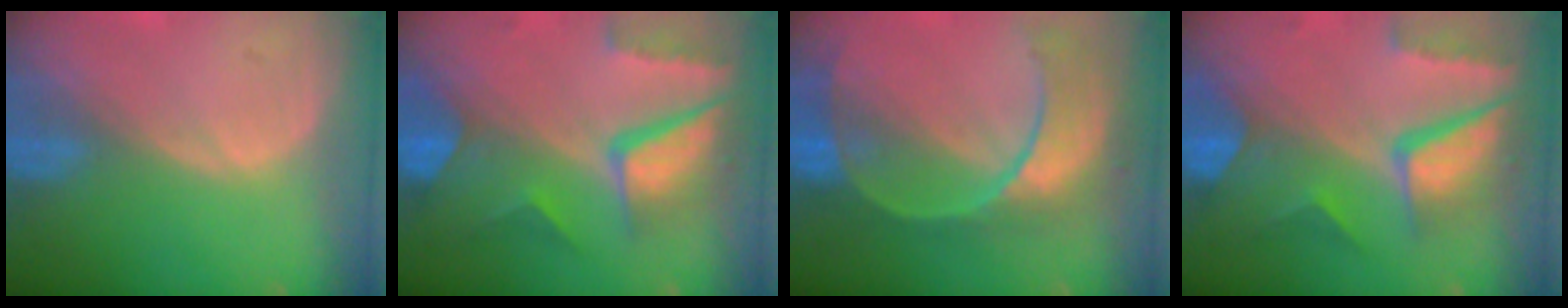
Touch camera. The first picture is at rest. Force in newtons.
{"total": 10.5, "press": 8.7, "slide": 6.0}
{"total": 10.8, "press": 9.3, "slide": 5.6}
{"total": 10.5, "press": 8.7, "slide": 6.0}